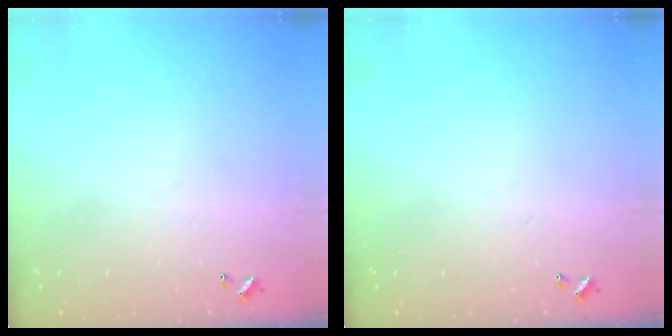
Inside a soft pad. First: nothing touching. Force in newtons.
{"total": 0.0}